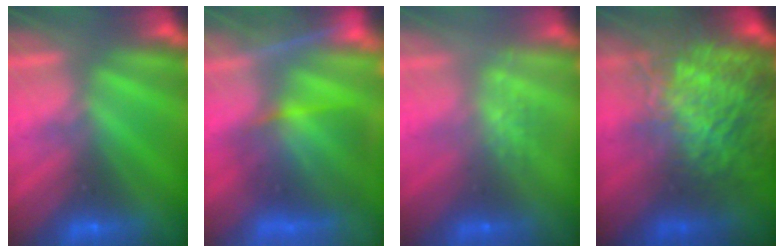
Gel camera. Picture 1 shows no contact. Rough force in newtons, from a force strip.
{"total": 5.8}
{"total": 2.8}
{"total": 7.2}